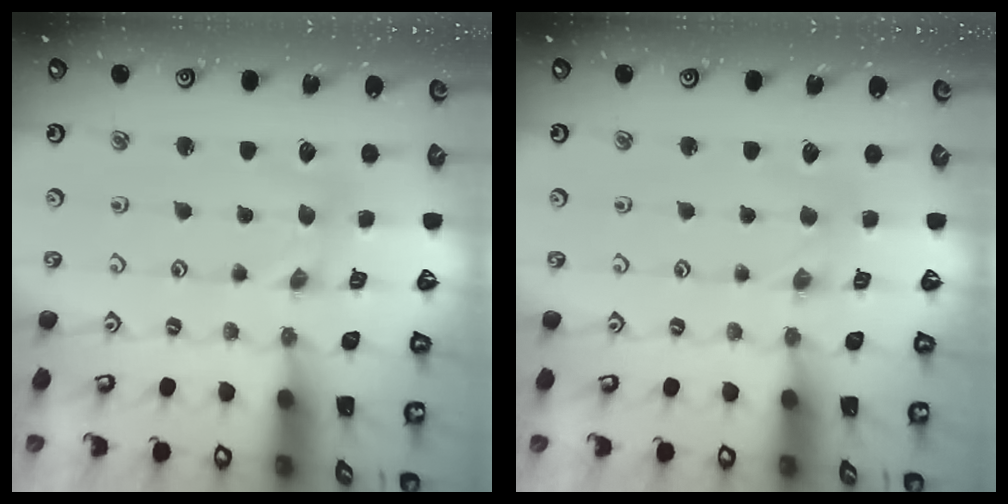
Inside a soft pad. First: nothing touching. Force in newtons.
{"total": 0.7, "press": 0.6, "slide": 0.1}